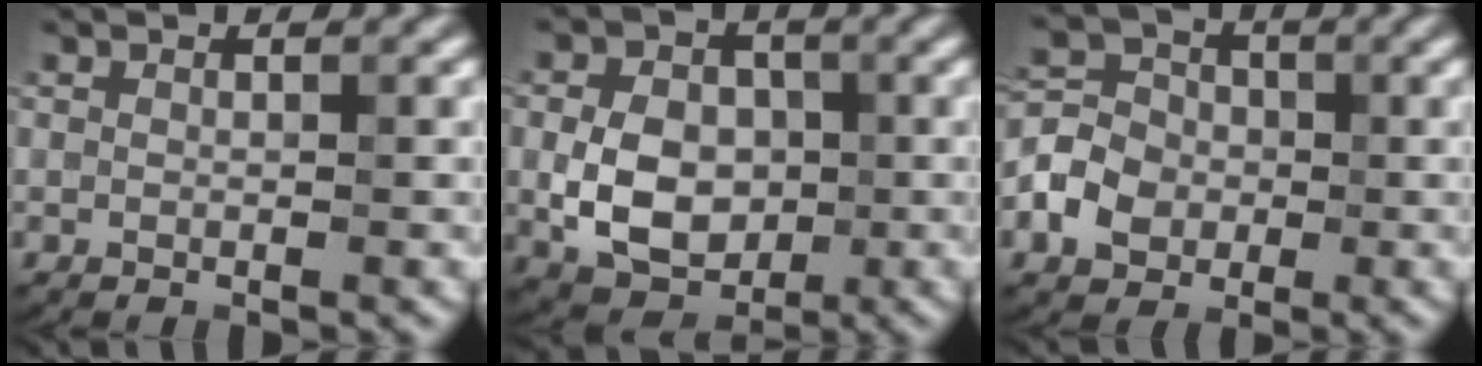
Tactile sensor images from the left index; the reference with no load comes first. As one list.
[{"total": 6.5, "force": [-0.7, 4.8, 4.3], "torque": [-0.080, -0.002, -0.017]}, {"total": 4.7, "force": [-1.3, 4.0, 2.1], "torque": [-0.036, 0.004, -0.032]}]